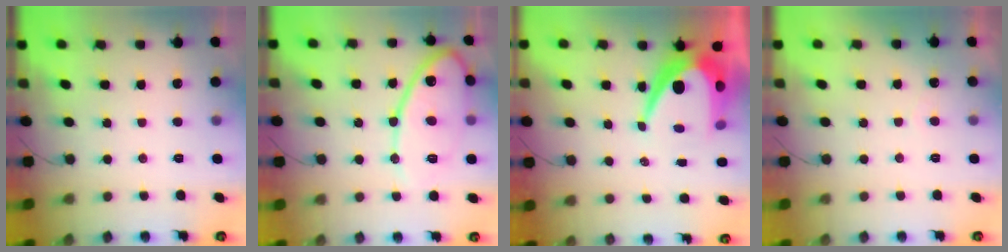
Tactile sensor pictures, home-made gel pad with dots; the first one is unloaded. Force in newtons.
{"total": 14.5, "press": 14.4, "slide": 1.3}
{"total": 13.1, "press": 13.1, "slide": 0.9}
{"total": 1.8, "press": 1.8, "slide": 0.1}